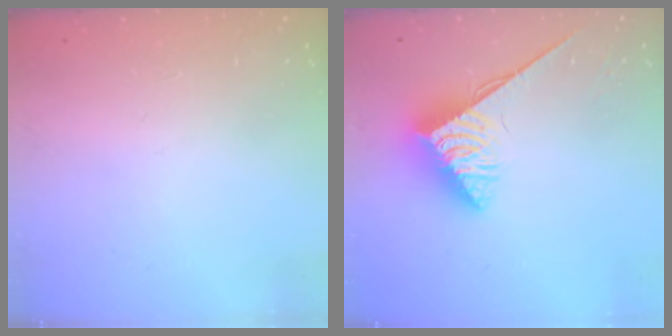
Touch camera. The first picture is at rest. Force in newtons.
{"total": 5.6, "press": 5.5, "slide": 0.5}